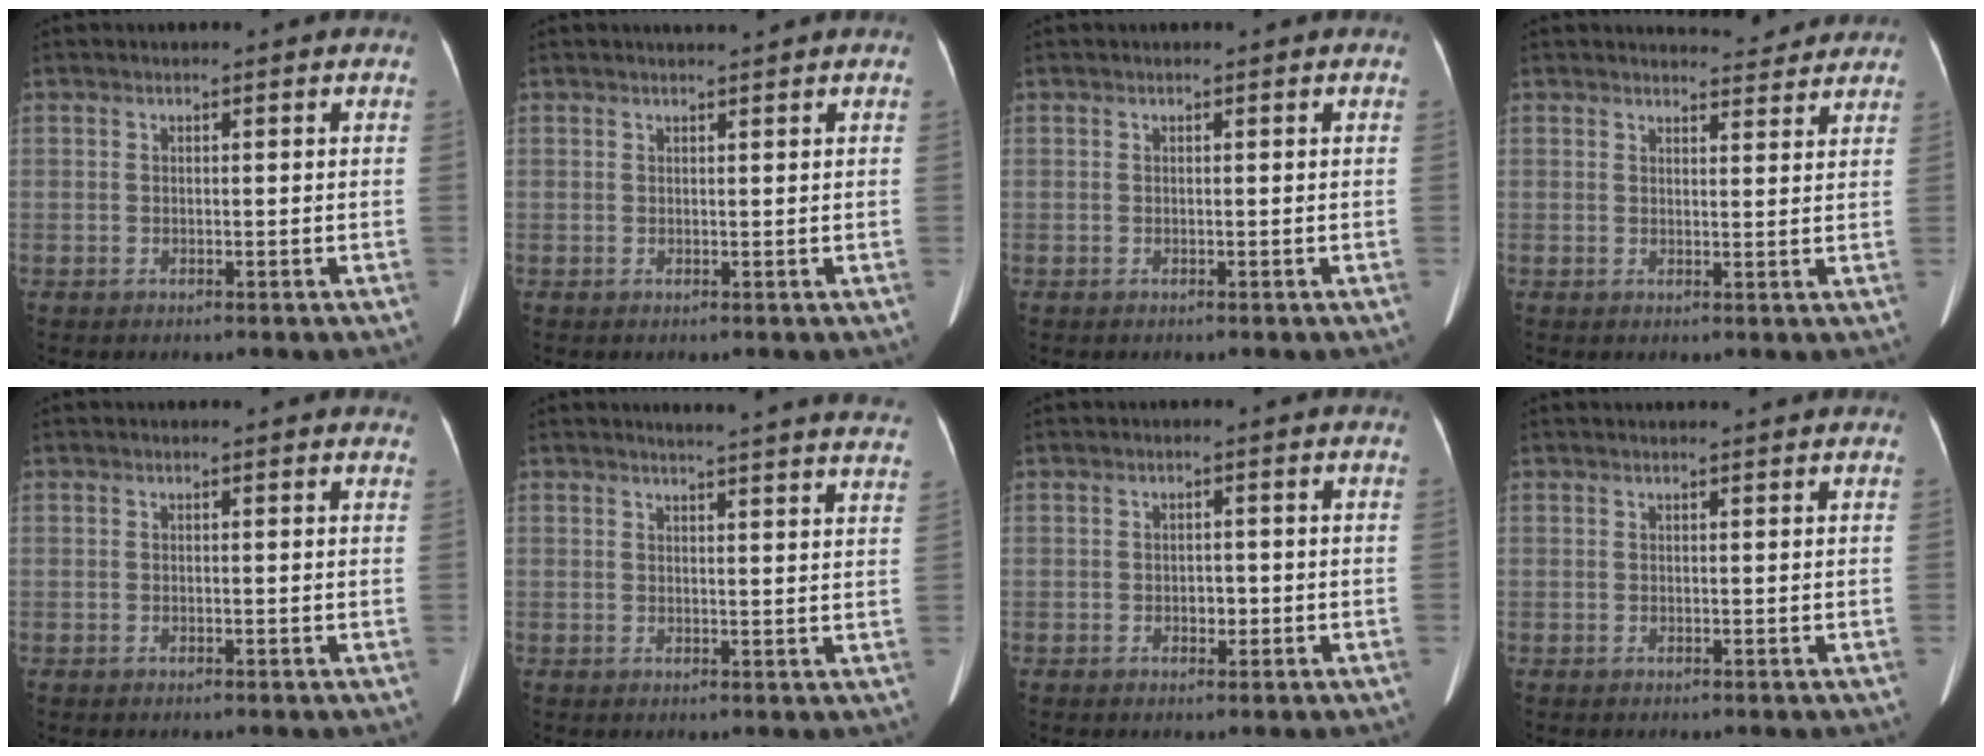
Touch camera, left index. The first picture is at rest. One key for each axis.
{"total": 1.1, "fx": 1.0, "fy": -0.3, "fz": 0.3, "tx": -0.008, "ty": 0.001, "tz": 0.021}
{"total": 0.0}
{"total": 4.8, "fx": 4.8, "fy": 0.8, "fz": 0.3, "tx": -0.005, "ty": 0.000, "tz": 0.052}
{"total": 4.2, "fx": 3.9, "fy": 0.9, "fz": 1.3, "tx": -0.012, "ty": 0.009, "tz": 0.026}
{"total": 18.9, "fx": 18.0, "fy": 0.4, "fz": 5.8, "tx": -0.069, "ty": -0.060, "tz": 0.194}
{"total": 1.6, "fx": -0.4, "fy": 1.1, "fz": 1.0, "tx": -0.016, "ty": 0.002, "tz": -0.003}
{"total": 2.4, "fx": 2.3, "fy": -0.1, "fz": 0.6, "tx": -0.008, "ty": 0.013, "tz": 0.029}